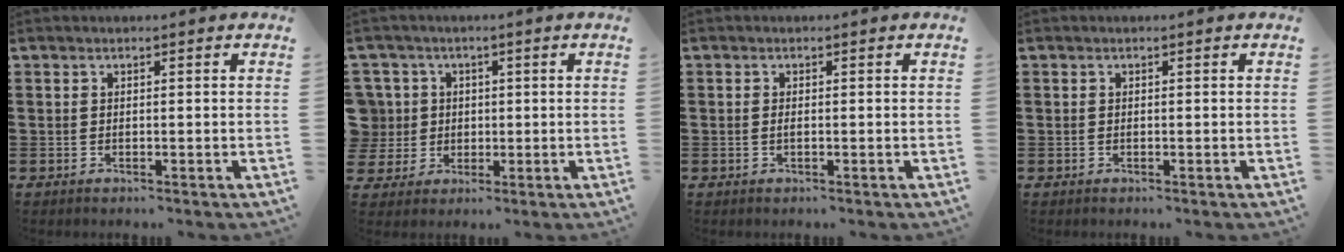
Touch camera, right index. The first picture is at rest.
{"total": 5.6, "force": [0.8, 5.5, 0.7], "torque": [-0.056, 0.012, 0.012]}
{"total": 0.7, "force": [-0.2, 0.0, 0.7], "torque": [-0.014, -0.003, -0.003]}
{"total": 0.0}